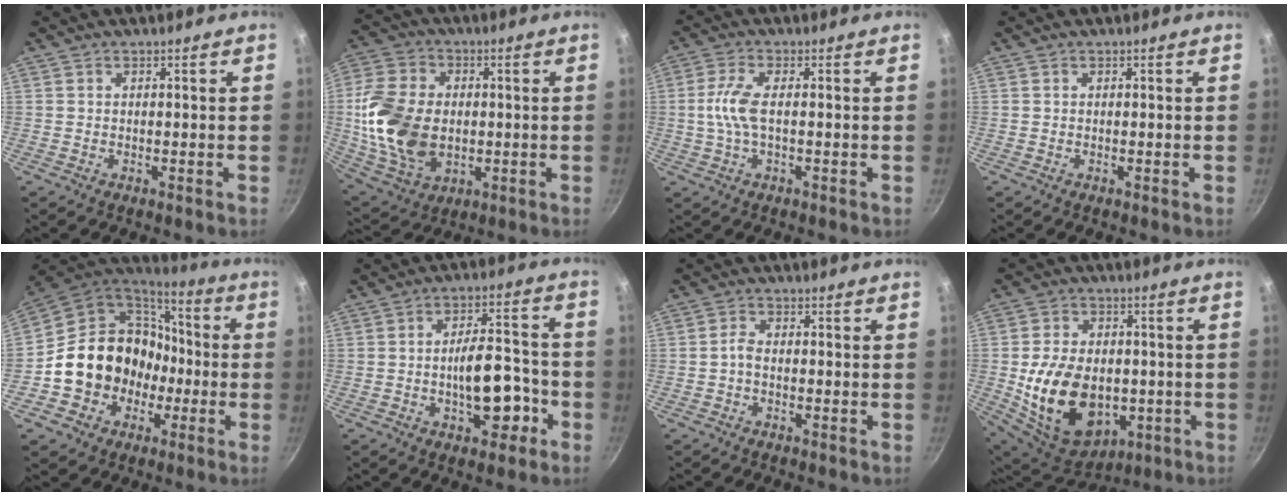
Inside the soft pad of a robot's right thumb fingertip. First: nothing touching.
{"total": 18.0, "force": [-0.6, 12.7, 12.7], "torque": [-0.240, 0.006, -0.001]}
{"total": 5.8, "force": [-0.3, 2.1, 5.4], "torque": [-0.130, 0.009, -0.010]}
{"total": 0.0}
{"total": 18.3, "force": [-3.2, 16.1, 8.2], "torque": [-0.112, 0.057, -0.040]}
{"total": 11.6, "force": [-3.8, 5.6, 9.4], "torque": [-0.107, 0.044, -0.052]}
{"total": 2.0, "force": [-0.8, 1.0, 1.5], "torque": [-0.033, 0.013, -0.021]}
{"total": 19.6, "force": [-2.7, 13.6, 13.8], "torque": [-0.228, 0.001, -0.023]}